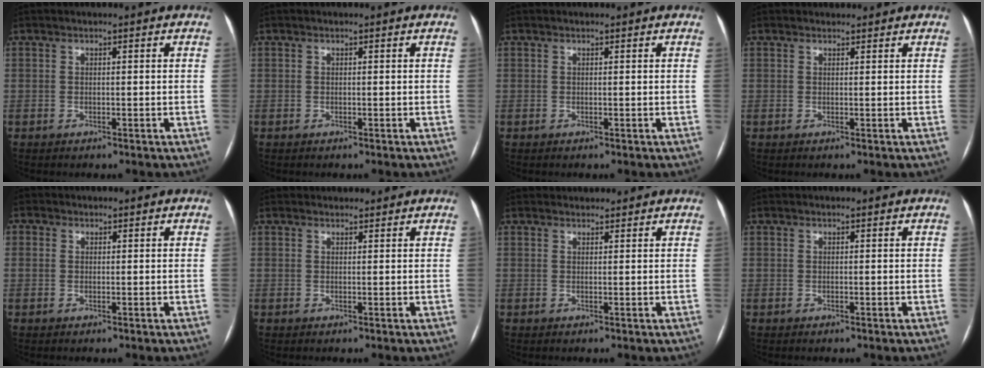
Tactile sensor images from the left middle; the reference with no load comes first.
{"total": 0.0}
{"total": 0.6, "force": [0.5, 0.1, 0.1], "torque": [-0.001, 0.010, 0.009]}
{"total": 1.2, "force": [1.2, 0.4, 0.0], "torque": [-0.006, 0.011, 0.017]}
{"total": 1.6, "force": [0.5, 1.5, 0.4], "torque": [-0.003, 0.005, 0.005]}
{"total": 1.6, "force": [1.5, 0.5, 0.0], "torque": [-0.003, 0.014, 0.023]}
{"total": 2.0, "force": [1.9, 0.6, -0.1], "torque": [-0.001, 0.018, 0.028]}
{"total": 0.0}